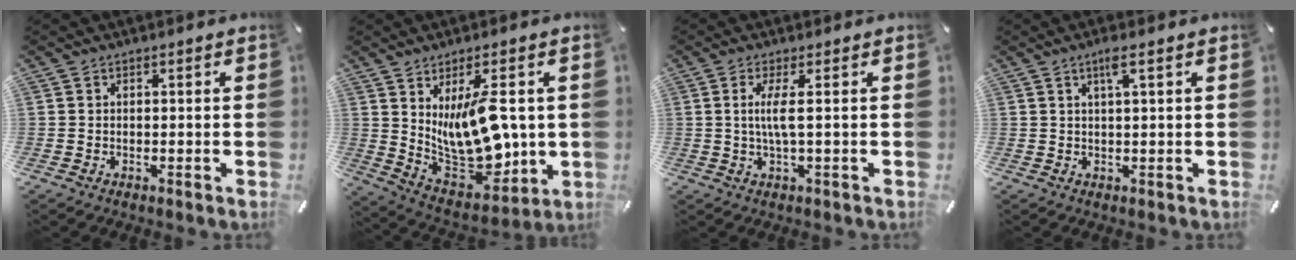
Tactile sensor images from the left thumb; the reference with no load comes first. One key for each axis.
{"total": 16.2, "fx": 4.0, "fy": 8.5, "fz": 13.2, "tx": -0.251, "ty": -0.035, "tz": 0.075}
{"total": 5.0, "fx": 0.4, "fy": 0.4, "fz": 4.9, "tx": -0.093, "ty": -0.006, "tz": 0.005}
{"total": 3.4, "fx": 1.7, "fy": 0.2, "fz": 2.9, "tx": -0.059, "ty": 0.000, "tz": 0.027}